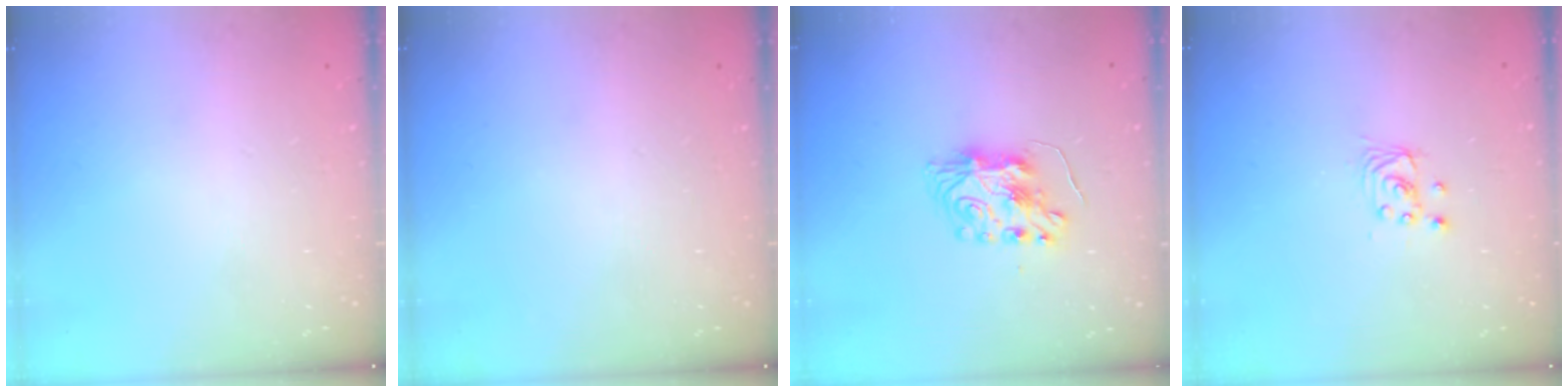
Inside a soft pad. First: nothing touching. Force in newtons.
{"total": 0.0}
{"total": 8.1, "press": 8.1, "slide": 0.5}
{"total": 2.4, "press": 2.4, "slide": 0.2}